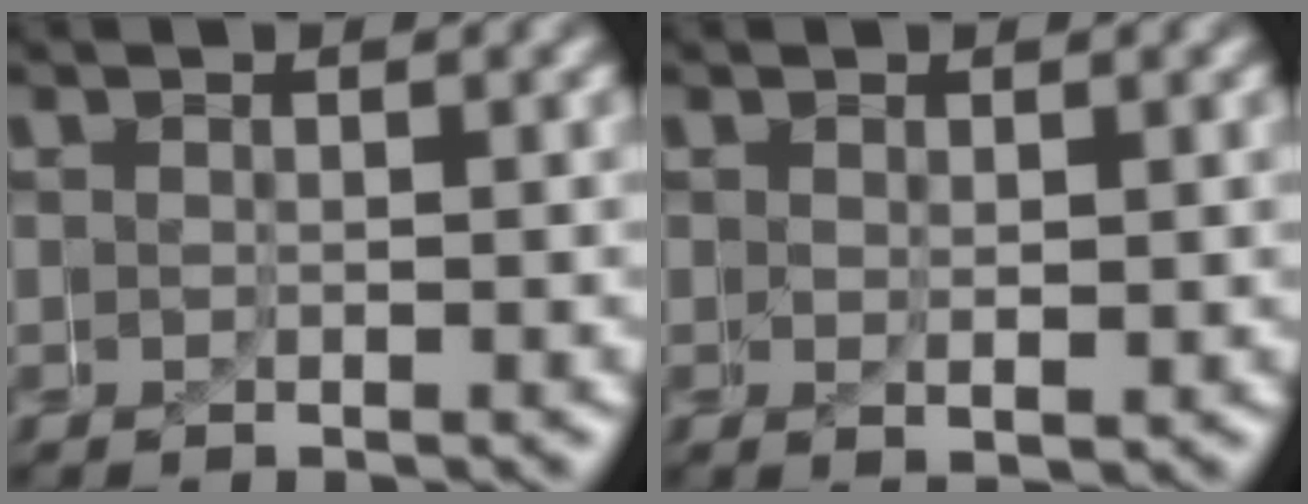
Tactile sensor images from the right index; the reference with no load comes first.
{"total": 0.6, "force": [0.3, -0.1, 0.5], "torque": [-0.002, -0.006, 0.013]}